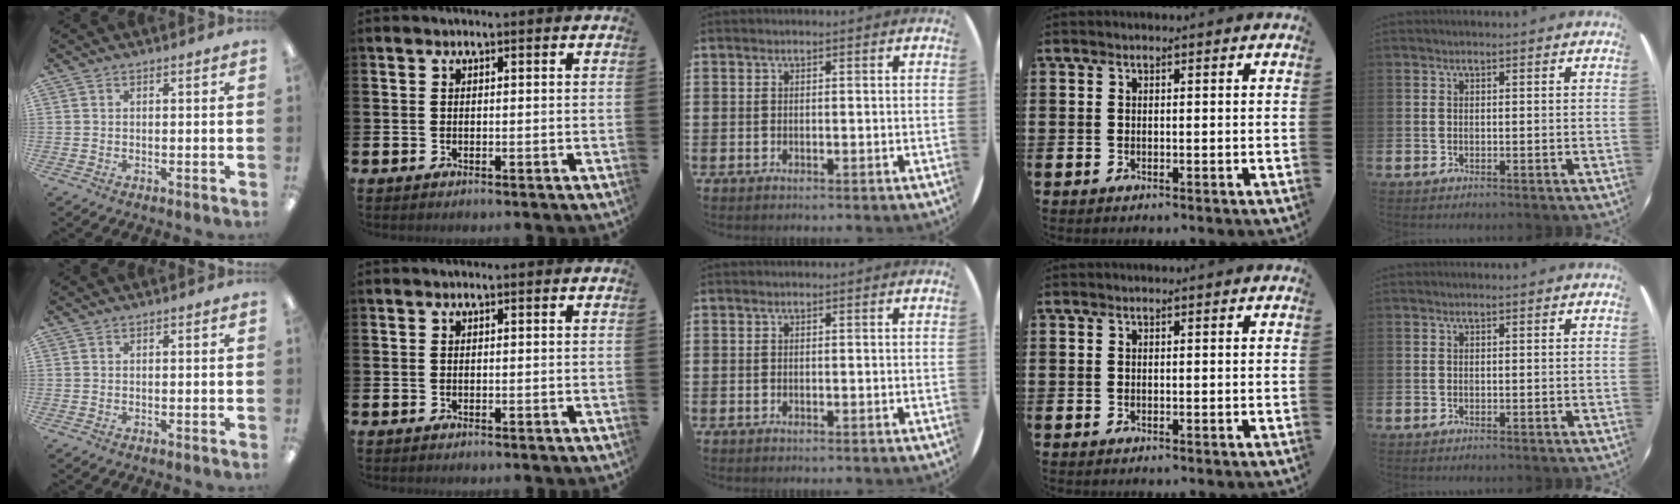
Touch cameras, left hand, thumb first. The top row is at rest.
{}